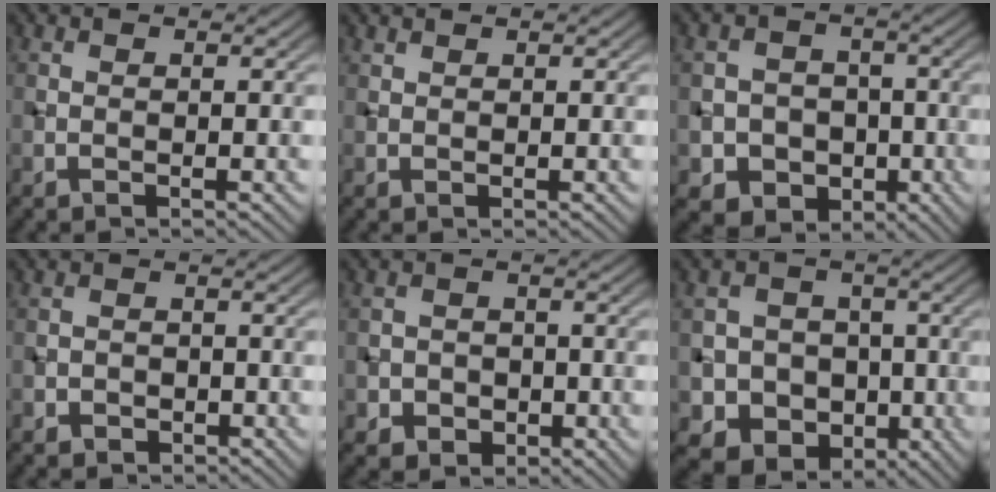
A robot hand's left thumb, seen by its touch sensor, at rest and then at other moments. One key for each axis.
{"total": 0.7, "fx": 0.7, "fy": 0.2, "fz": 0.1, "tx": -0.007, "ty": 0.003, "tz": 0.017}
{"total": 6.9, "fx": -2.0, "fy": 6.3, "fz": 2.0, "tx": -0.049, "ty": -0.006, "tz": -0.057}
{"total": 1.9, "fx": -1.0, "fy": 1.5, "fz": 0.5, "tx": -0.005, "ty": 0.000, "tz": -0.019}
{"total": 3.7, "fx": -1.3, "fy": 3.3, "fz": 1.2, "tx": -0.015, "ty": -0.006, "tz": -0.030}
{"total": 8.6, "fx": -2.1, "fy": 7.9, "fz": 2.8, "tx": -0.061, "ty": -0.010, "tz": -0.065}